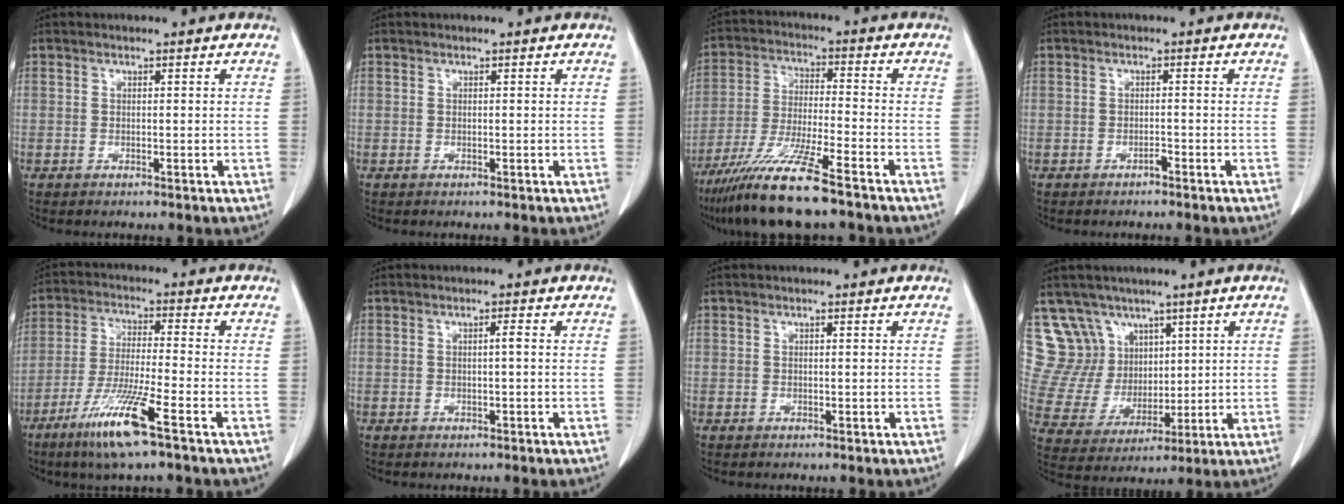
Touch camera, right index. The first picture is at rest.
{"total": 0.0}
{"total": 12.7, "force": [-9.3, 0.2, 8.7], "torque": [-0.169, -0.036, -0.169]}
{"total": 0.9, "force": [-0.8, 0.1, 0.4], "torque": [-0.006, 0.001, -0.011]}
{"total": 10.5, "force": [-6.0, -0.4, 8.5], "torque": [-0.172, -0.030, -0.117]}
{"total": 0.8, "force": [-0.1, 0.0, 0.8], "torque": [-0.013, 0.002, -0.001]}
{"total": 0.0}
{"total": 11.0, "force": [7.1, 8.3, 1.0], "torque": [-0.034, 0.040, 0.152]}